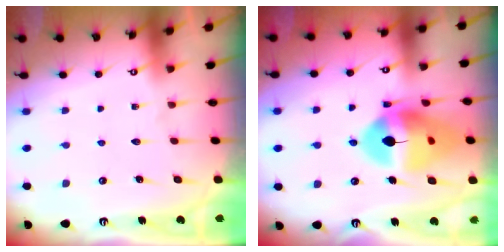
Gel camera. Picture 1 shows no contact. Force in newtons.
{"total": 18.3, "press": 18.1, "slide": 2.0}